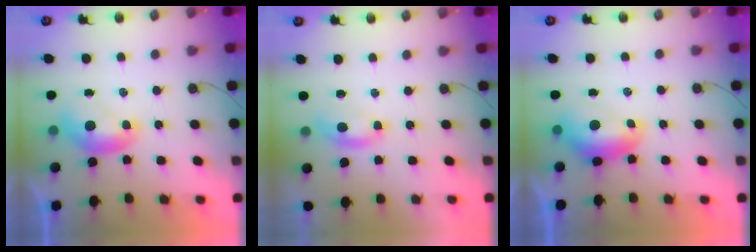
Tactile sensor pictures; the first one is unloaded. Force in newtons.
{"total": 0.8, "press": 0.6, "slide": 0.4}
{"total": 1.1, "press": 1.0, "slide": 0.4}